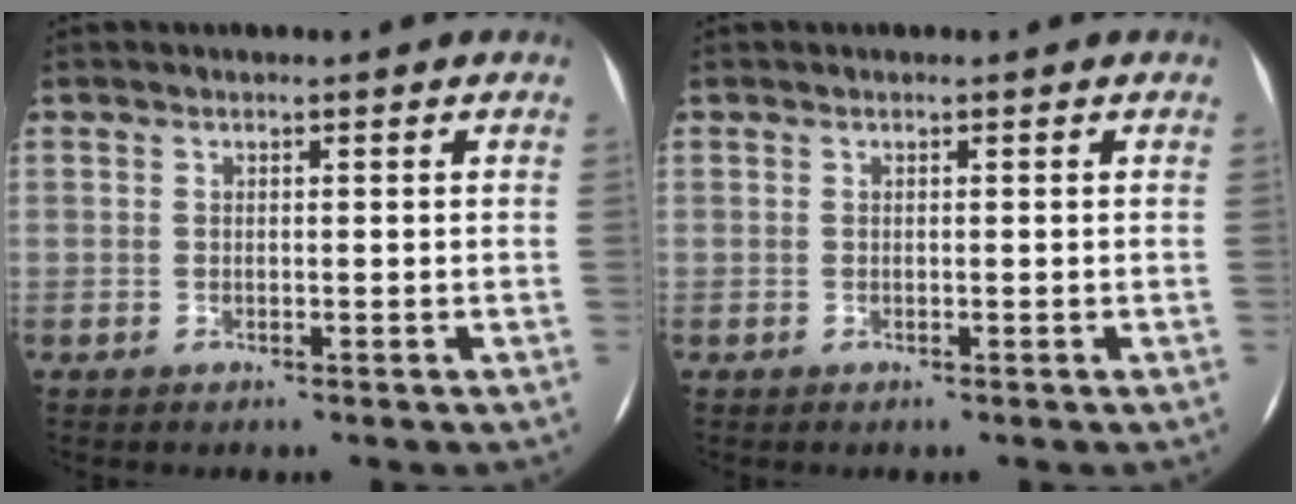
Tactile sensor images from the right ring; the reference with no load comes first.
{"total": 0.0}